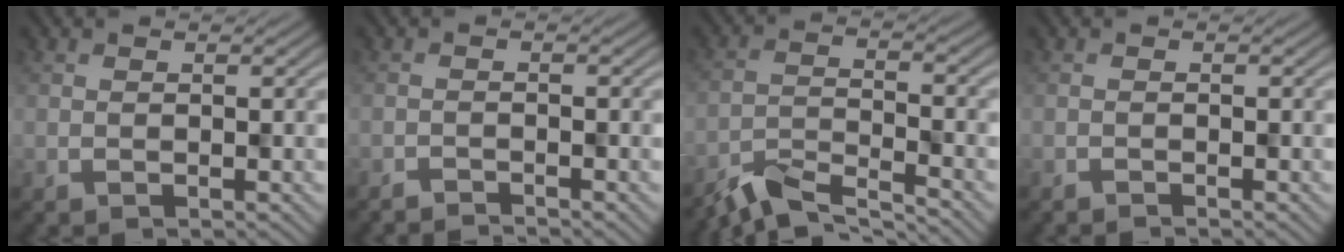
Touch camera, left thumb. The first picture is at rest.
{"total": 2.0, "force": [-1.9, 0.0, 0.1], "torque": [0.002, 0.000, -0.036]}
{"total": 6.4, "force": [-5.6, 1.2, 2.9], "torque": [-0.055, -0.010, -0.103]}
{"total": 0.9, "force": [-0.9, 0.0, 0.0], "torque": [0.002, 0.001, -0.015]}